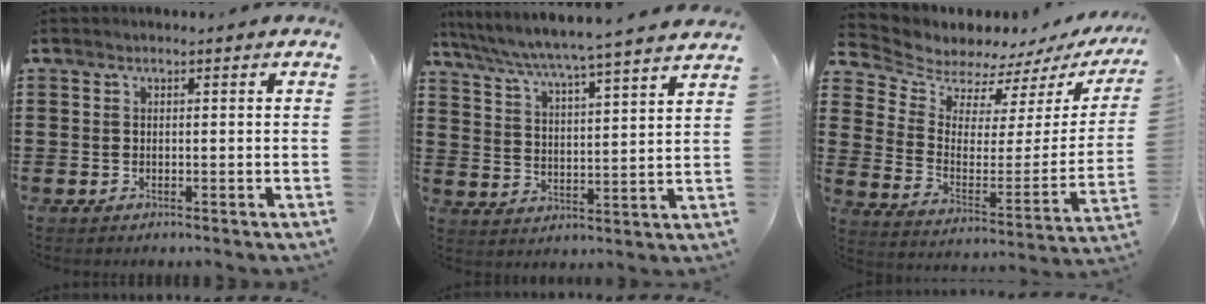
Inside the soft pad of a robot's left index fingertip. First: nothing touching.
{"total": 4.9, "force": [4.5, -1.0, 1.6], "torque": [-0.053, -0.039, 0.069]}
{"total": 5.8, "force": [5.5, 1.7, -0.1], "torque": [-0.042, -0.050, 0.094]}